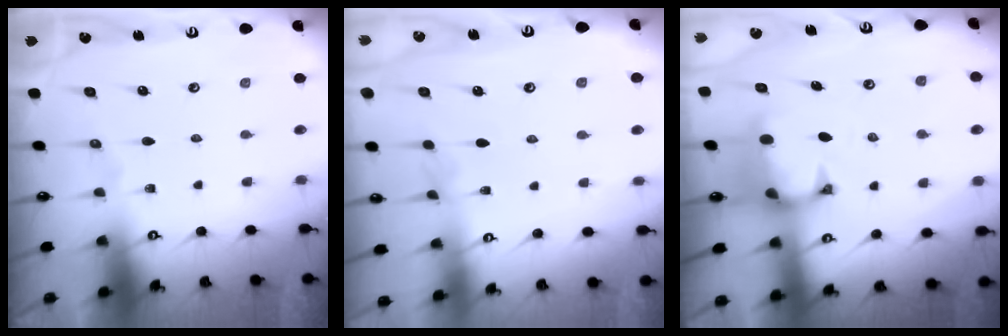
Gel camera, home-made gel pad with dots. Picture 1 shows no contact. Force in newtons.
{"total": 2.3, "press": 2.3, "slide": 0.4}
{"total": 1.3, "press": 0.1, "slide": 1.2}